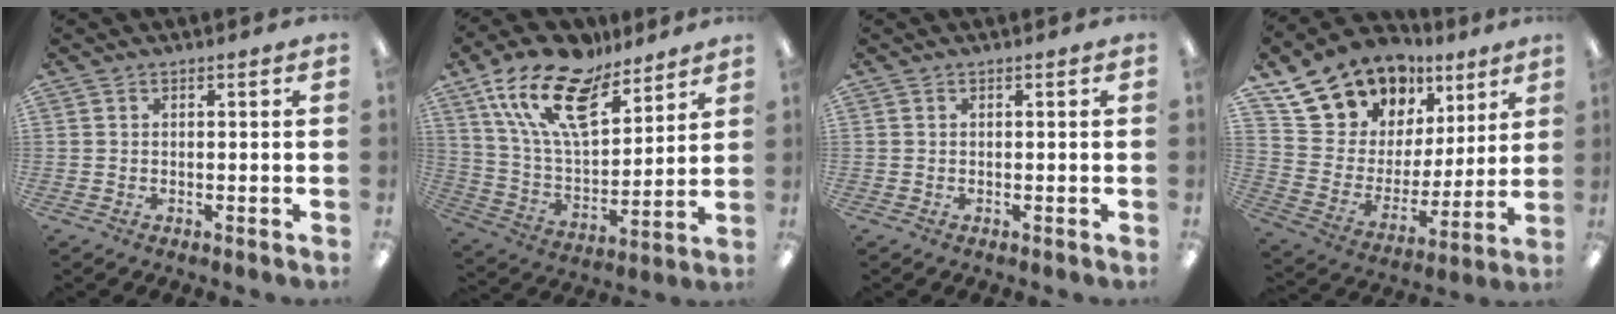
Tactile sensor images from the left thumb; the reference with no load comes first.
{"total": 19.5, "force": [12.8, 8.9, 11.7], "torque": [-0.233, -0.066, 0.229]}
{"total": 0.0}
{"total": 17.3, "force": [13.6, 10.2, 3.2], "torque": [-0.080, -0.101, 0.263]}